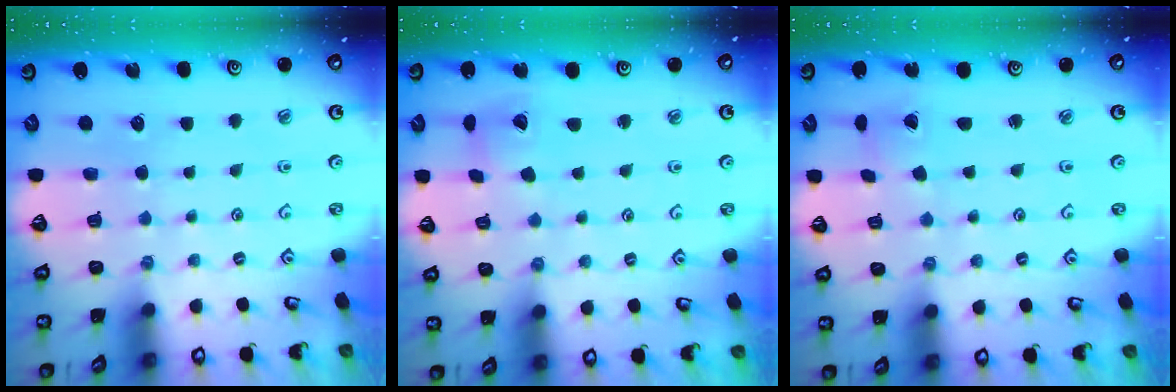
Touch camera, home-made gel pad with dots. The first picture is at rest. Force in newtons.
{"total": 5.5, "press": 5.4, "slide": 0.8}
{"total": 2.6, "press": 2.6, "slide": 0.1}